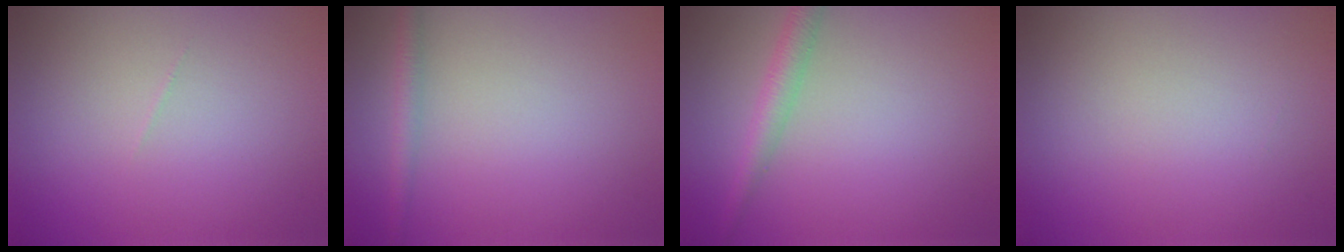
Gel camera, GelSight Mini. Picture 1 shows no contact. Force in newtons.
{"total": 1.5, "press": 1.5, "slide": 0.0}
{"total": 2.2, "press": 2.2, "slide": 0.1}
{"total": 0.0}